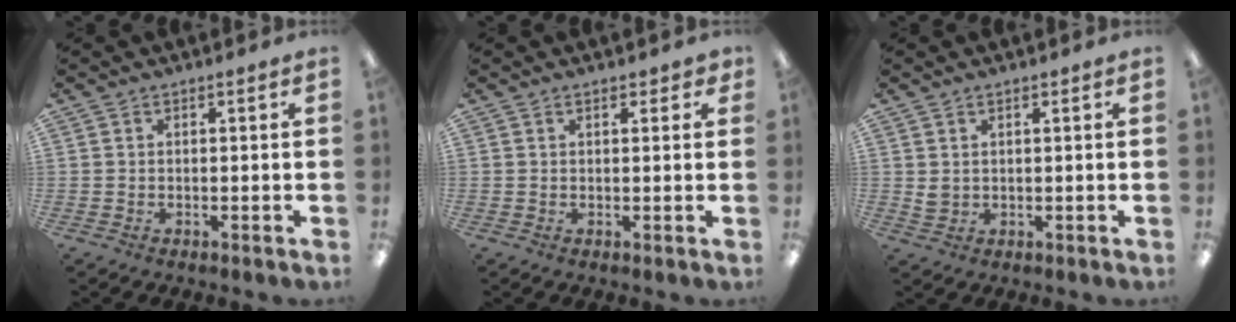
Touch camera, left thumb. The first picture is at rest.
{"total": 2.0, "force": [1.2, 1.0, 1.1], "torque": [-0.008, -0.005, 0.019]}
{"total": 2.2, "force": [1.2, 1.6, 0.8], "torque": [-0.009, -0.001, 0.020]}